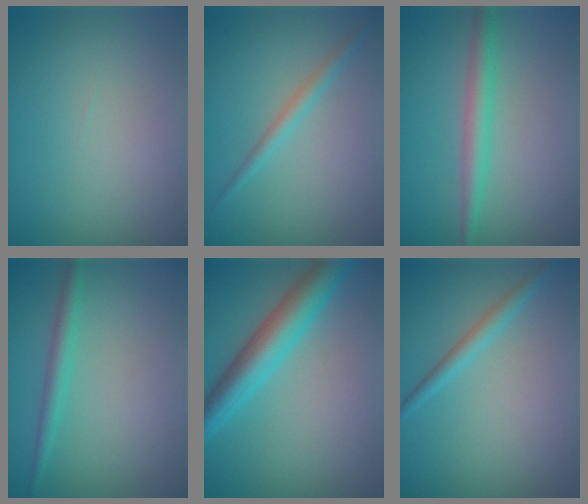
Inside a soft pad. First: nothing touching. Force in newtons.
{"total": 1.5, "press": 1.5, "slide": 0.1}
{"total": 2.5, "press": 2.5, "slide": 0.1}
{"total": 1.9, "press": 1.9, "slide": 0.1}
{"total": 5.5, "press": 5.5, "slide": 0.1}
{"total": 1.8, "press": 1.7, "slide": 0.1}